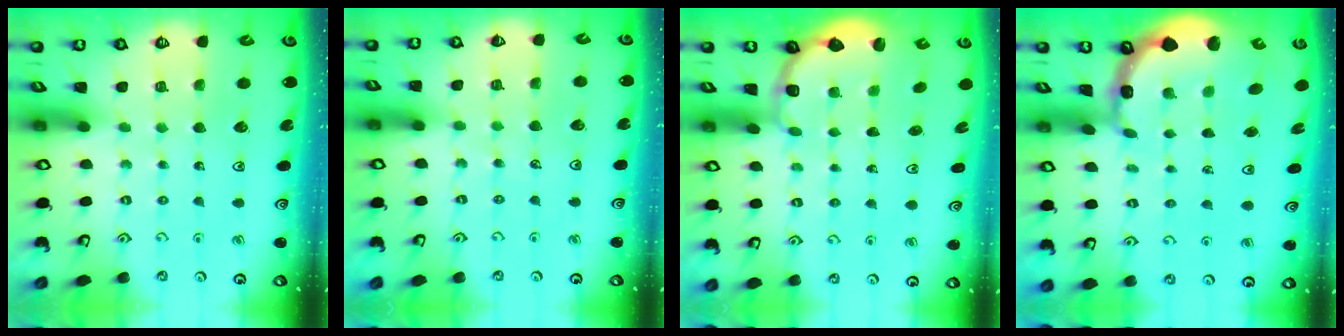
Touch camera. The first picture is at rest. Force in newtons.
{"total": 4.2, "press": 4.1, "slide": 1.0}
{"total": 2.7, "press": 2.3, "slide": 1.5}
{"total": 2.5, "press": 2.4, "slide": 0.9}